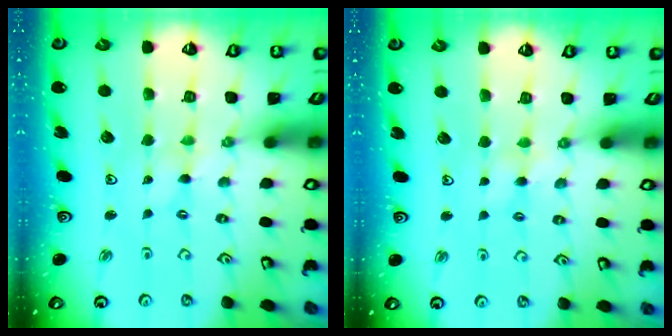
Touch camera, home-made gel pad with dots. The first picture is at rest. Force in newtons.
{"total": 3.1, "press": 3.1, "slide": 0.5}